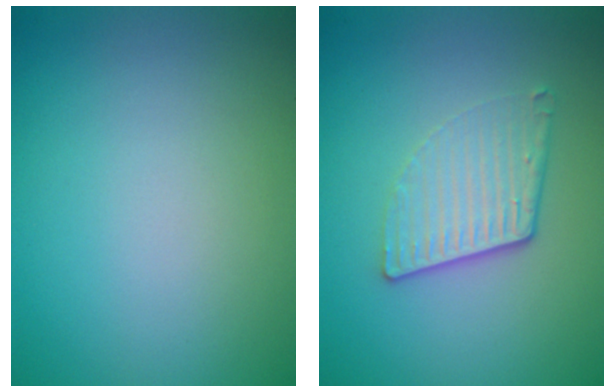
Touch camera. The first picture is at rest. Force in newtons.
{"total": 3.3, "press": 2.6, "slide": 2.1}